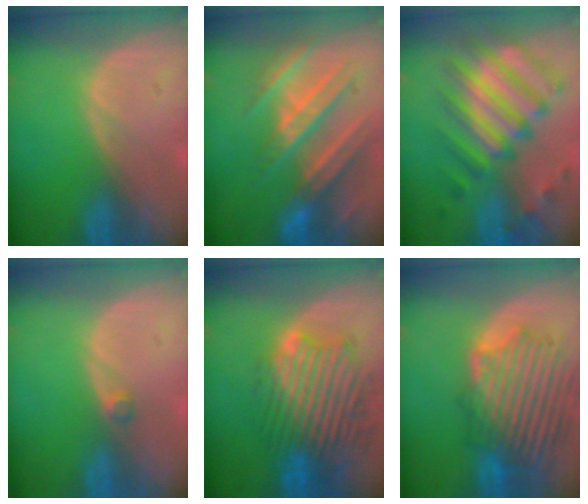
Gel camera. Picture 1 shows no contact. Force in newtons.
{"total": 10.4, "press": 9.6, "slide": 4.0}
{"total": 10.9, "press": 10.4, "slide": 3.4}
{"total": 1.1, "press": 1.0, "slide": 0.6}
{"total": 12.1, "press": 10.9, "slide": 5.2}
{"total": 10.9, "press": 10.5, "slide": 2.9}